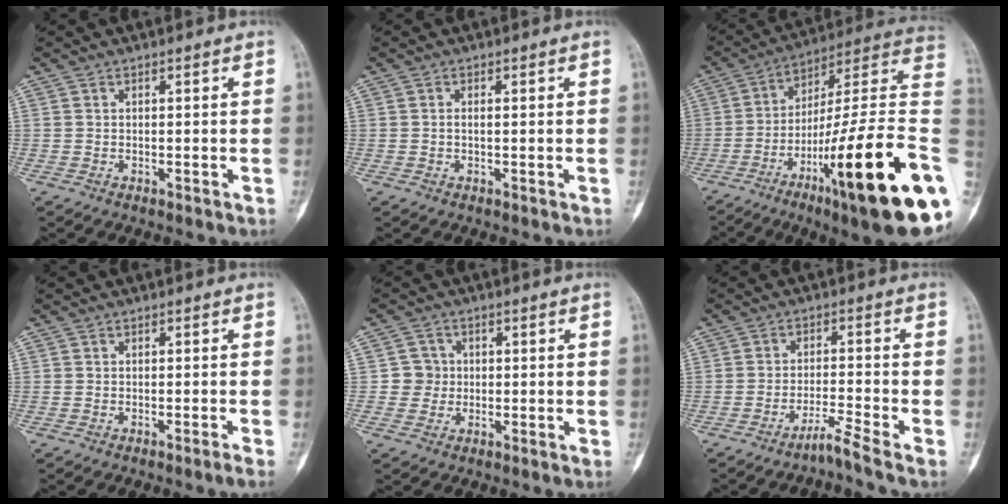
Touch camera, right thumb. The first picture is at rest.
{"total": 0.8, "force": [0.1, 0.3, 0.7], "torque": [-0.017, 0.006, 0.002]}
{"total": 29.9, "force": [-8.6, 4.4, 28.3], "torque": [-0.369, 0.048, -0.140]}
{"total": 0.9, "force": [-0.7, -0.3, 0.5], "torque": [-0.014, 0.004, -0.011]}
{"total": 3.7, "force": [0.0, 3.7, 0.2], "torque": [0.026, 0.010, -0.004]}
{"total": 2.9, "force": [-2.5, -1.0, 1.2], "torque": [-0.032, 0.012, -0.049]}